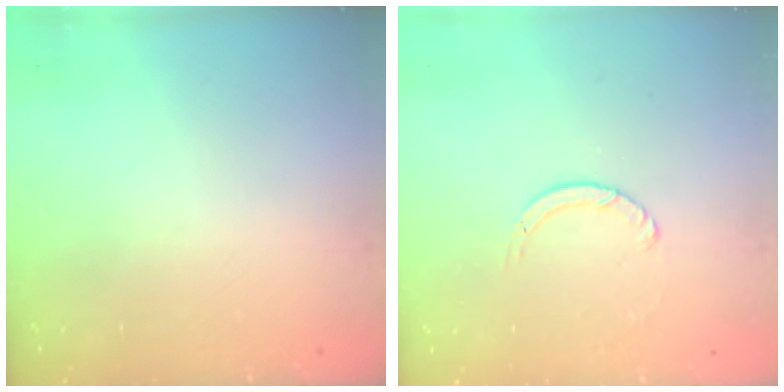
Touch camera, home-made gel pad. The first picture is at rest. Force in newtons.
{"total": 1.1, "press": 1.1, "slide": 0.1}